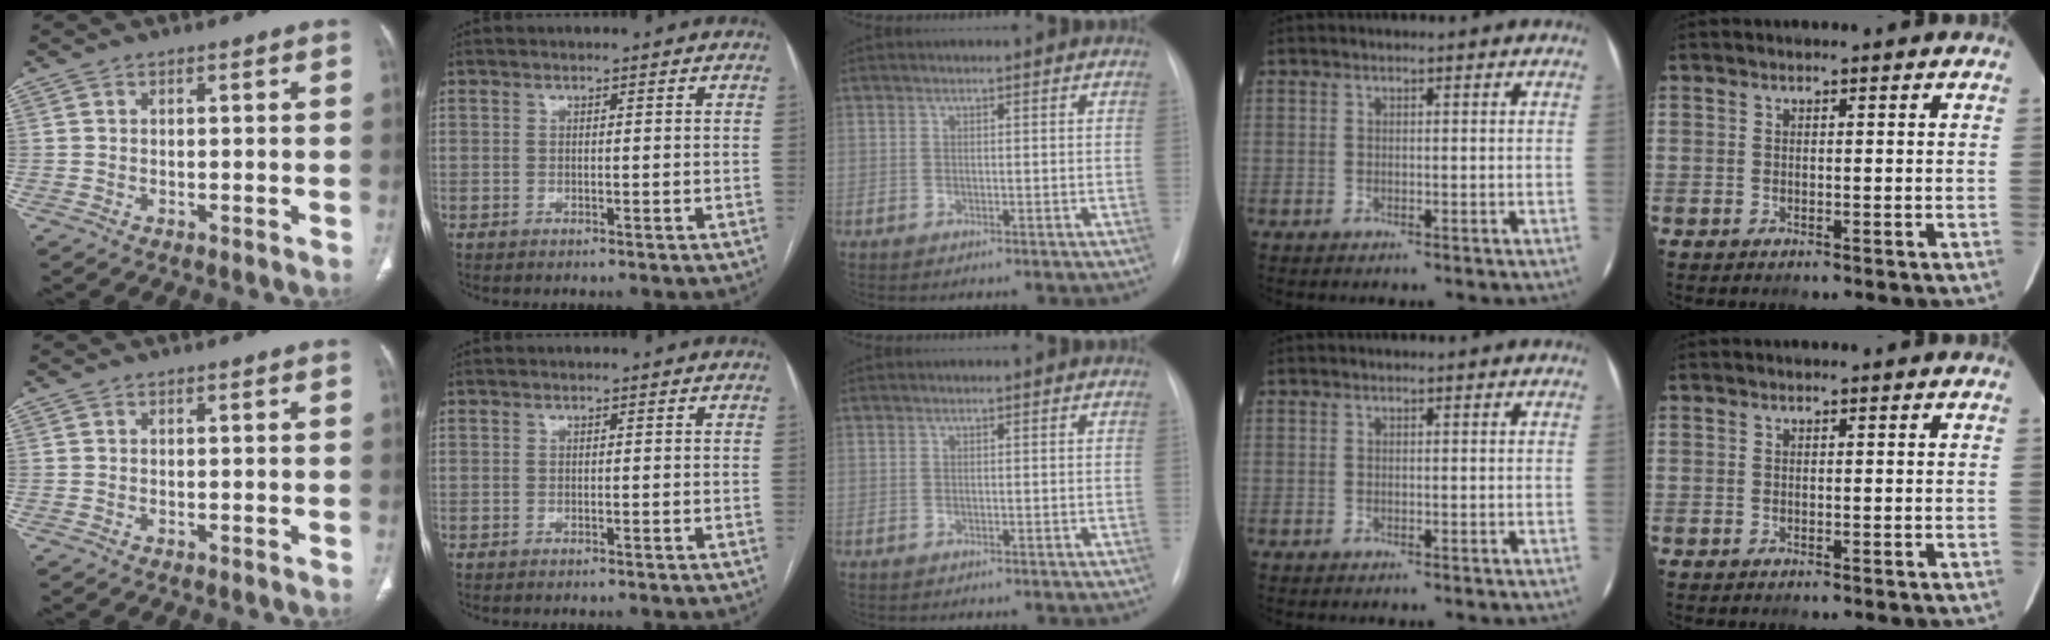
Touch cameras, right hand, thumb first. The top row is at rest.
{}